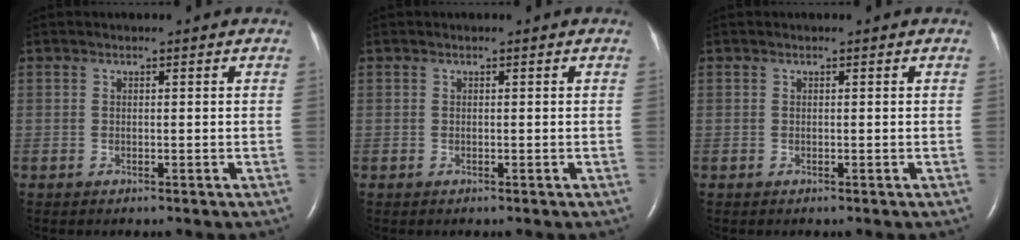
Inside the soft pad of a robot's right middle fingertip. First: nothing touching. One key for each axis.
{"total": 0.0}
{"total": 0.0}